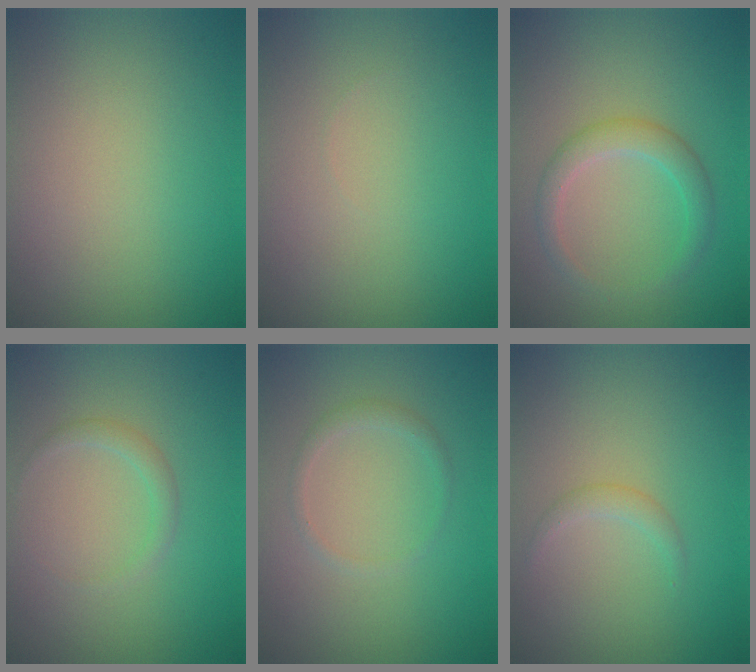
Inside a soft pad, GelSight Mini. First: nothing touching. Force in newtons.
{"total": 0.0}
{"total": 2.5, "press": 2.5, "slide": 0.1}
{"total": 1.1, "press": 1.1, "slide": 0.1}
{"total": 1.1, "press": 1.0, "slide": 0.1}
{"total": 1.0, "press": 1.0, "slide": 0.1}